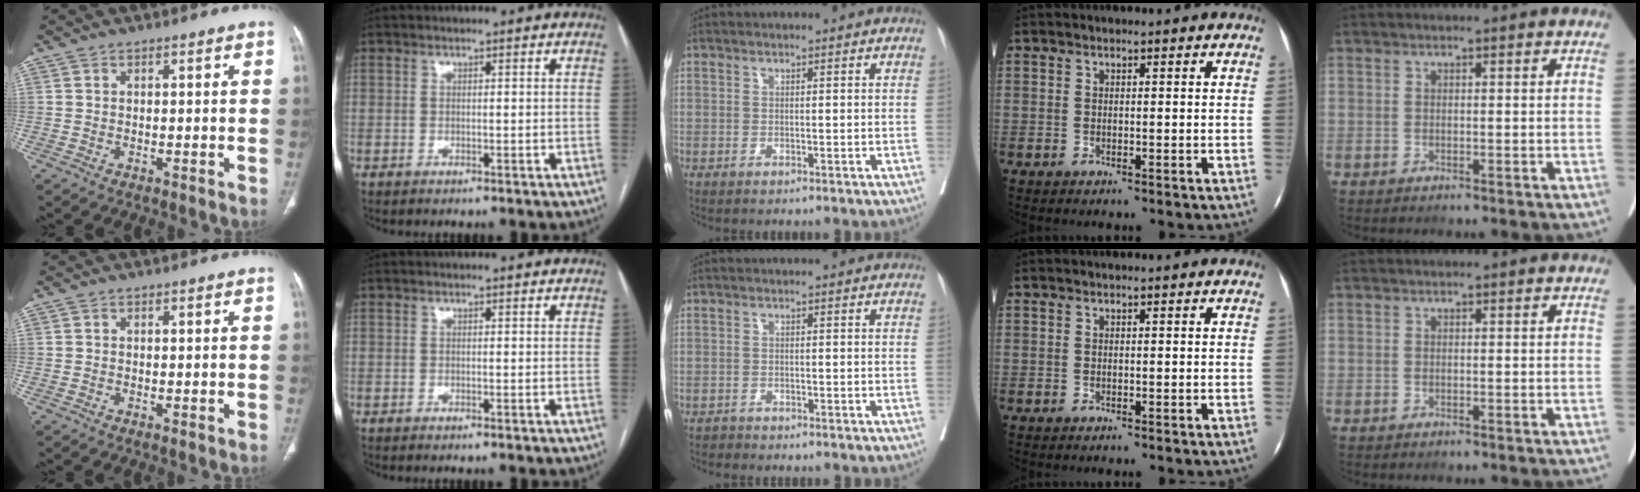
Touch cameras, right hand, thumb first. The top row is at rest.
{"middle": {"total": 0.8, "force": [-0.8, 0.2, -0.3], "torque": [0.000, -0.001, -0.017]}}